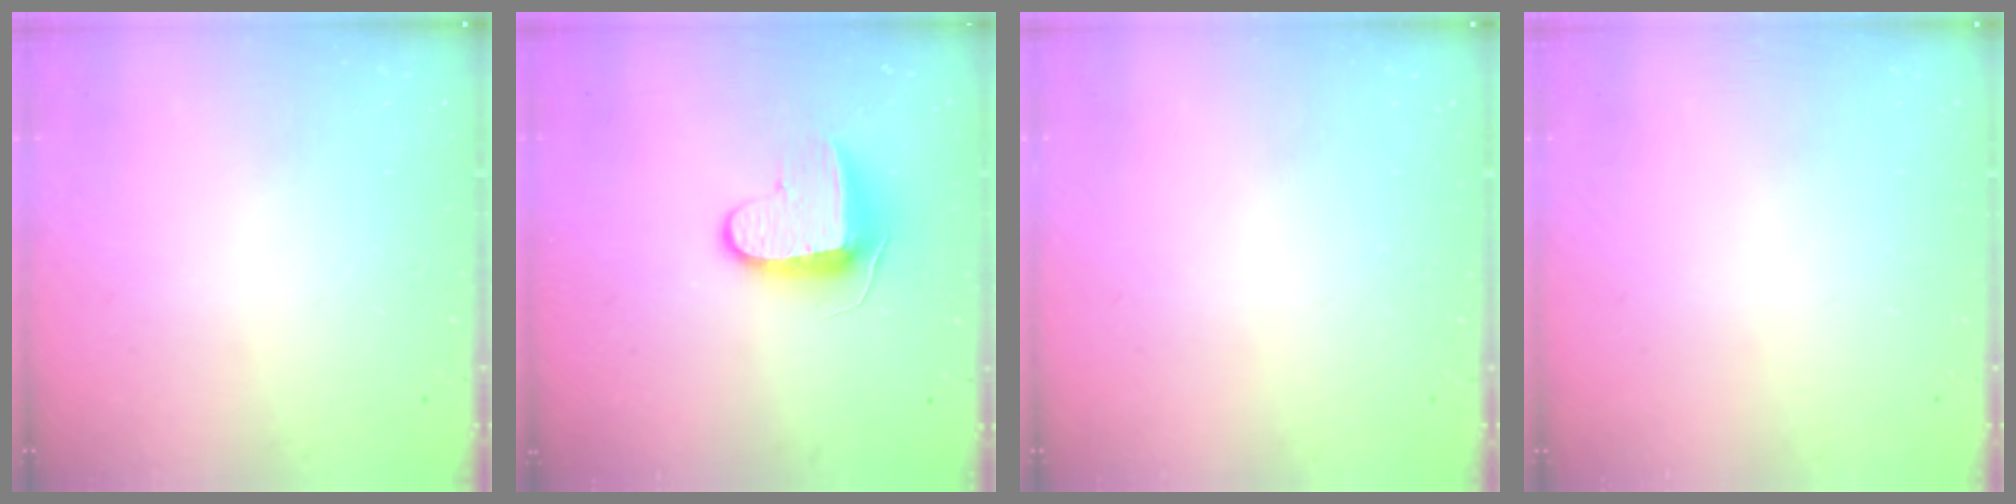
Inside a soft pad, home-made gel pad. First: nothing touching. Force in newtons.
{"total": 10.4, "press": 10.3, "slide": 0.9}
{"total": 0.0}
{"total": 0.0}